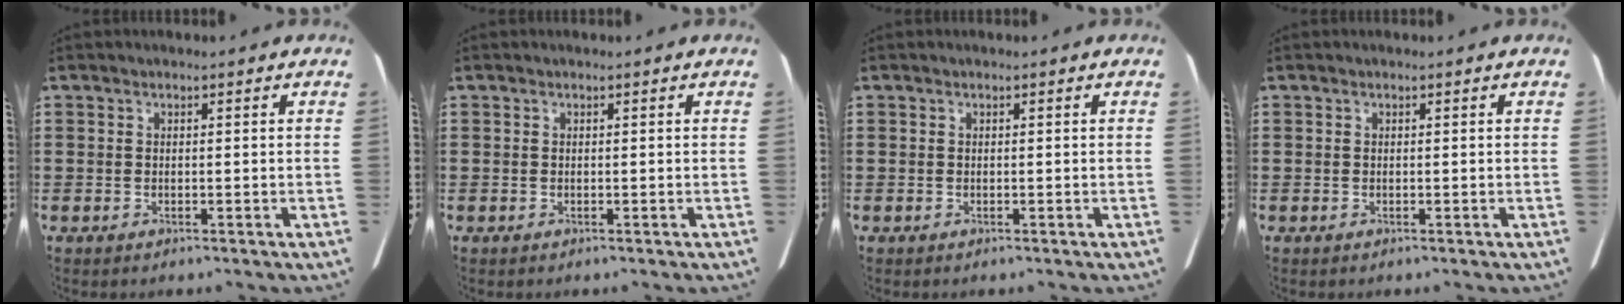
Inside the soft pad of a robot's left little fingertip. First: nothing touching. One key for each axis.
{"total": 0.0}
{"total": 0.0}
{"total": 0.0}